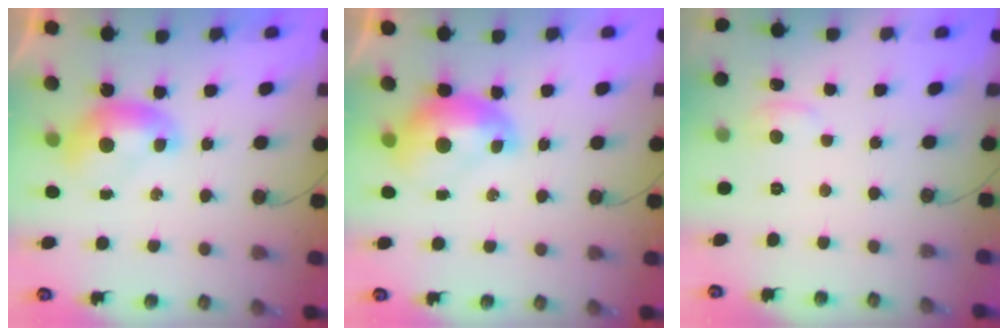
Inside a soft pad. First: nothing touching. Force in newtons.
{"total": 2.5, "press": 2.4, "slide": 0.7}
{"total": 1.2, "press": 1.0, "slide": 0.8}